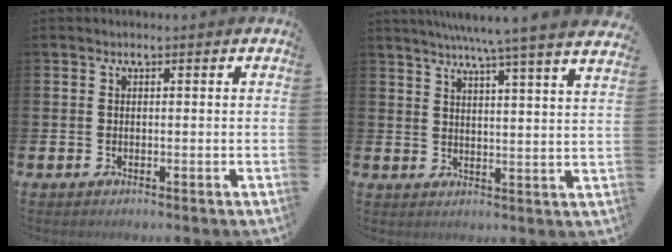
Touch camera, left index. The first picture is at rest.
{"total": 6.4, "force": [5.9, -1.0, 2.3], "torque": [-0.054, -0.038, 0.099]}